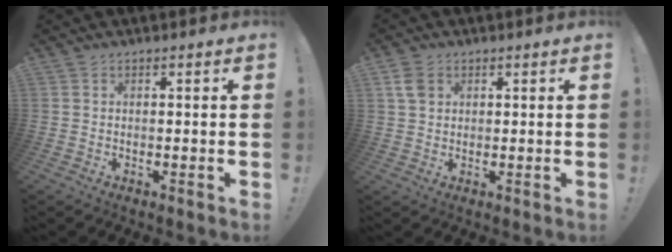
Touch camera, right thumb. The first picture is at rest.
{"total": 4.9, "force": [2.0, 3.5, 2.8], "torque": [-0.042, 0.001, 0.040]}